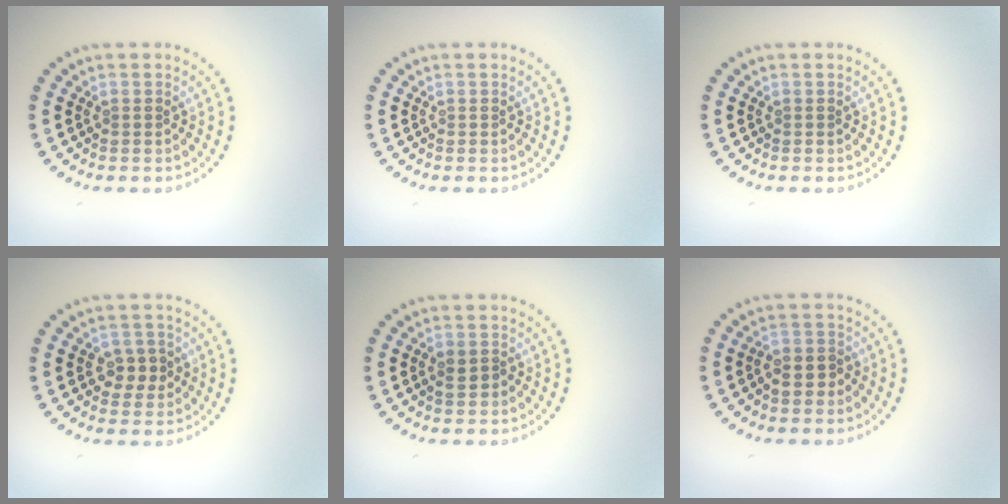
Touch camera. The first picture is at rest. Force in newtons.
{"total": 0.0}
{"total": 0.0}
{"total": 2.6, "press": 2.5, "slide": 0.5}
{"total": 1.5, "press": 1.5, "slide": 0.1}
{"total": 2.2, "press": 2.0, "slide": 0.9}